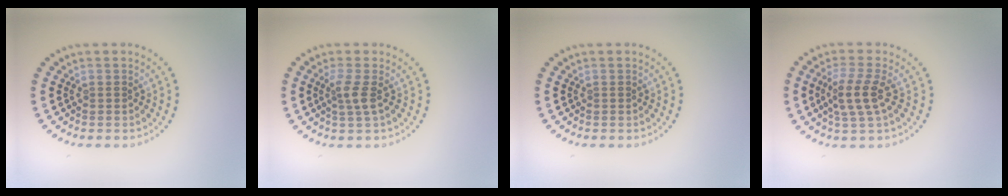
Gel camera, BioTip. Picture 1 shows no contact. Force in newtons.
{"total": 1.9, "press": 1.4, "slide": 1.3}
{"total": 0.0}
{"total": 3.0, "press": 2.6, "slide": 1.5}